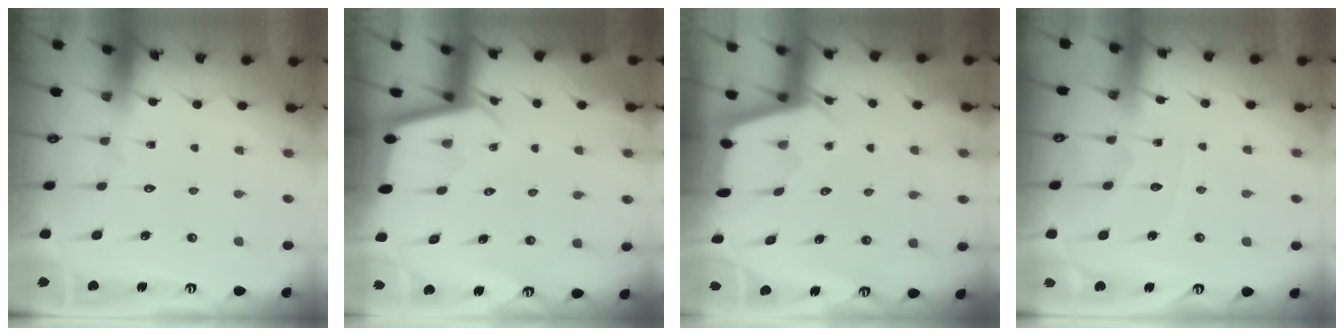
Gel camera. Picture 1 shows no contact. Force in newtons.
{"total": 2.3, "press": 2.3, "slide": 0.1}
{"total": 2.1, "press": 2.1, "slide": 0.3}
{"total": 6.1, "press": 6.0, "slide": 0.7}